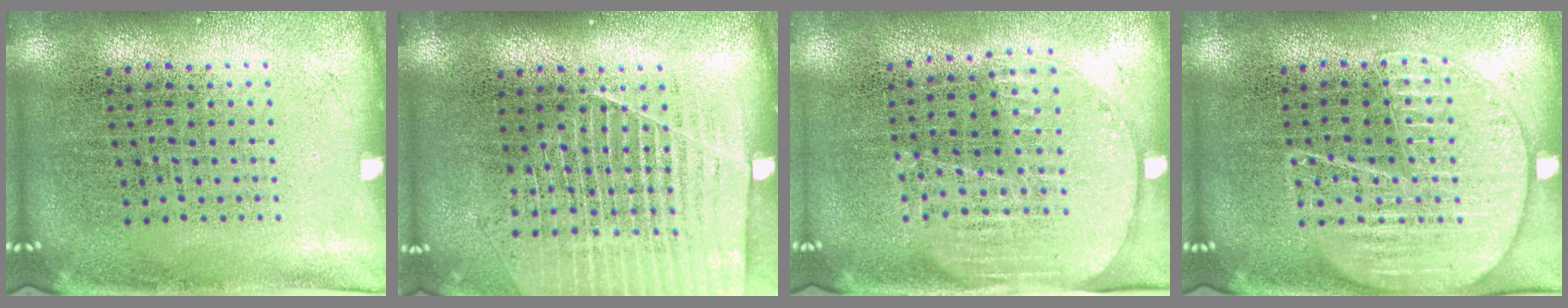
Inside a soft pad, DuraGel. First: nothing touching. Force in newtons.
{"total": 1.5, "press": 1.4, "slide": 0.5}
{"total": 1.6, "press": 1.4, "slide": 0.8}
{"total": 1.5, "press": 1.5, "slide": 0.1}